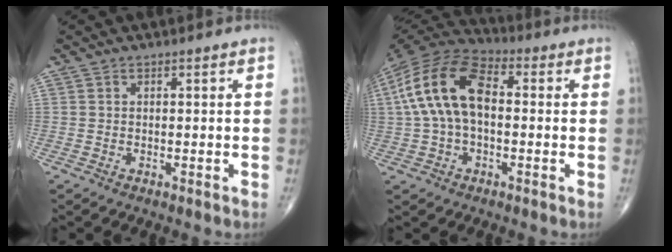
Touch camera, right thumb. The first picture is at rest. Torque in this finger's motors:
{"motor_torque": [1.88, 1.91, 1.21, 0.54, 0.31]}